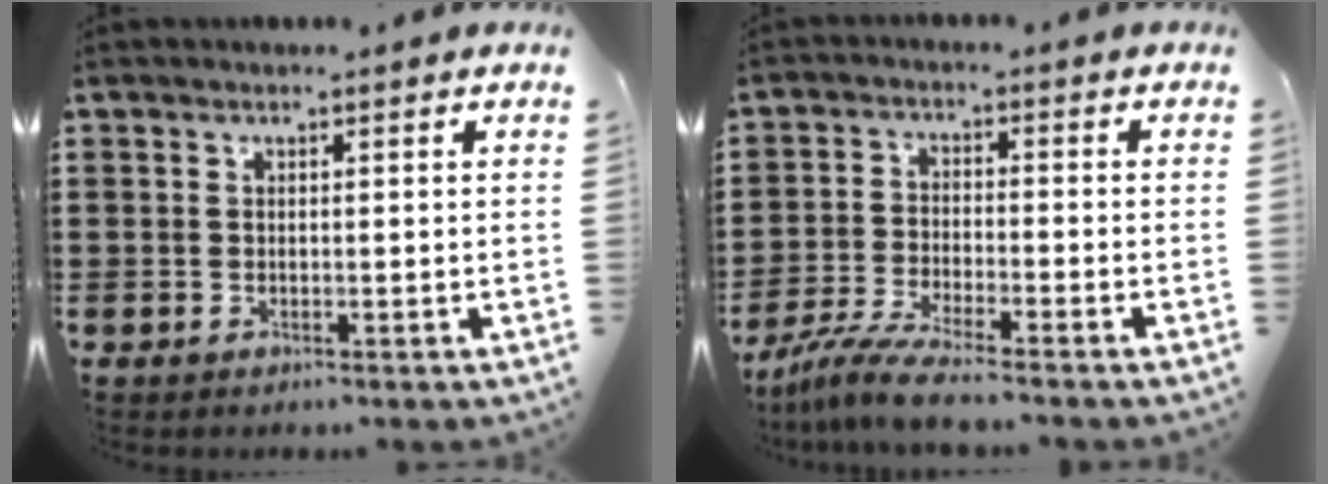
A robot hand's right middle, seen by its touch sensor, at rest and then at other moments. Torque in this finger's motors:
{"motor_torque": [1.25, -0.41, 0.39, 0.15]}